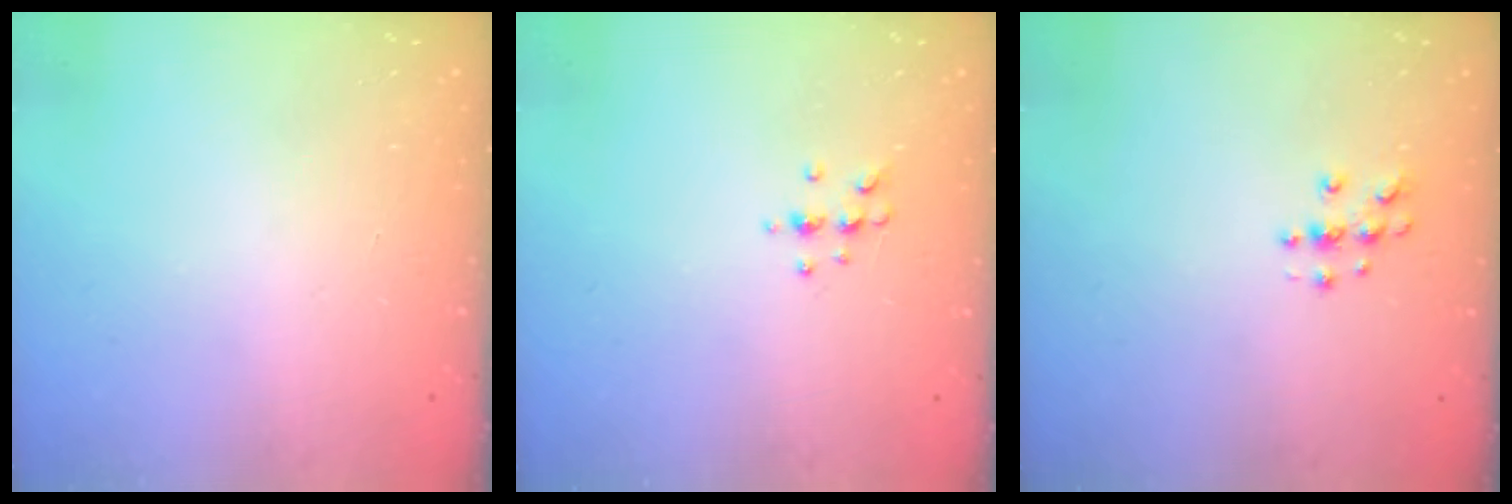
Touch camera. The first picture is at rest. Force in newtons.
{"total": 5.6, "press": 5.4, "slide": 1.5}
{"total": 4.0, "press": 4.0, "slide": 0.5}